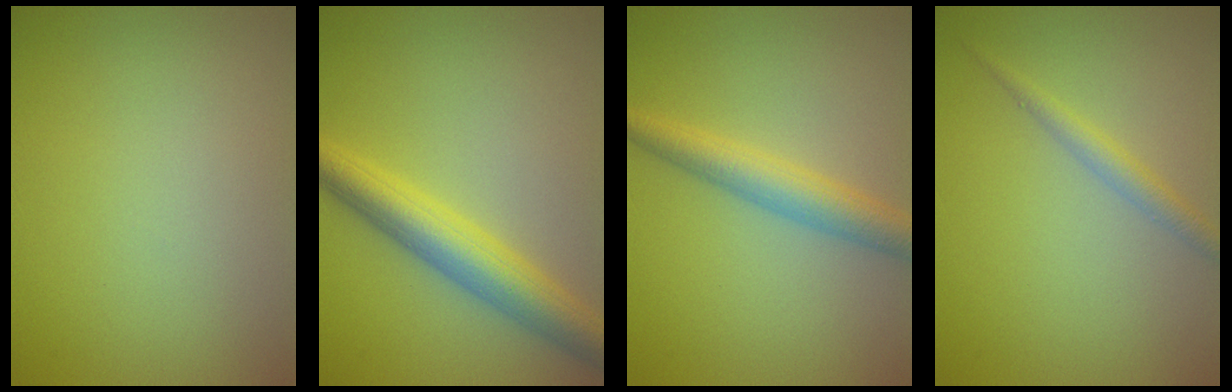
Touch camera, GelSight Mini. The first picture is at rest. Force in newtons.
{"total": 5.6, "press": 5.6, "slide": 0.2}
{"total": 3.9, "press": 3.9, "slide": 0.1}
{"total": 1.7, "press": 1.7, "slide": 0.1}